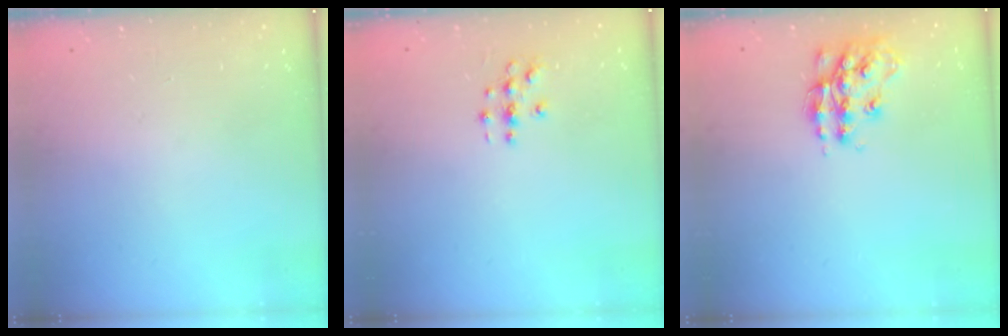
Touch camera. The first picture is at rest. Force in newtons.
{"total": 3.0, "press": 3.0, "slide": 0.3}
{"total": 14.2, "press": 14.2, "slide": 0.9}